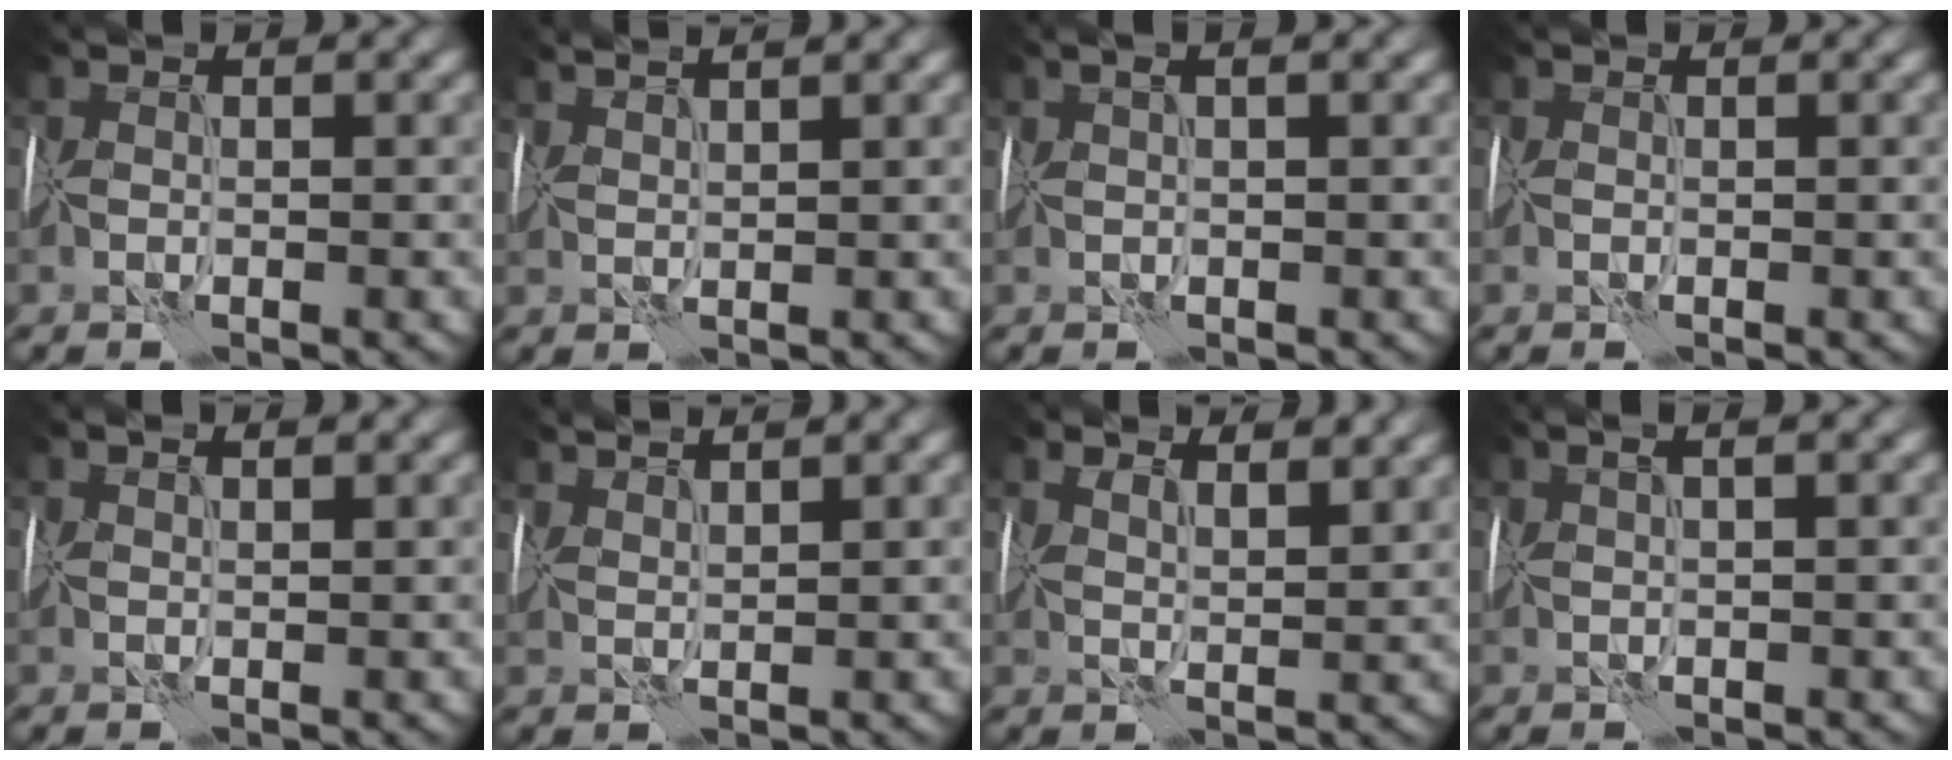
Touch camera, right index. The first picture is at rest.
{"total": 3.3, "force": [2.8, 0.4, 1.8], "torque": [-0.027, 0.019, 0.028]}
{"total": 2.0, "force": [1.2, 0.1, 1.6], "torque": [-0.022, 0.014, 0.016]}
{"total": 0.0}
{"total": 2.2, "force": [1.8, 0.4, 1.1], "torque": [-0.016, 0.014, 0.019]}
{"total": 3.5, "force": [3.2, 0.3, 1.5], "torque": [-0.027, 0.020, 0.035]}
{"total": 5.6, "force": [4.0, 1.8, 3.4], "torque": [-0.056, 0.035, 0.041]}
{"total": 3.4, "force": [2.0, 0.9, 2.5], "torque": [-0.027, 0.028, 0.020]}